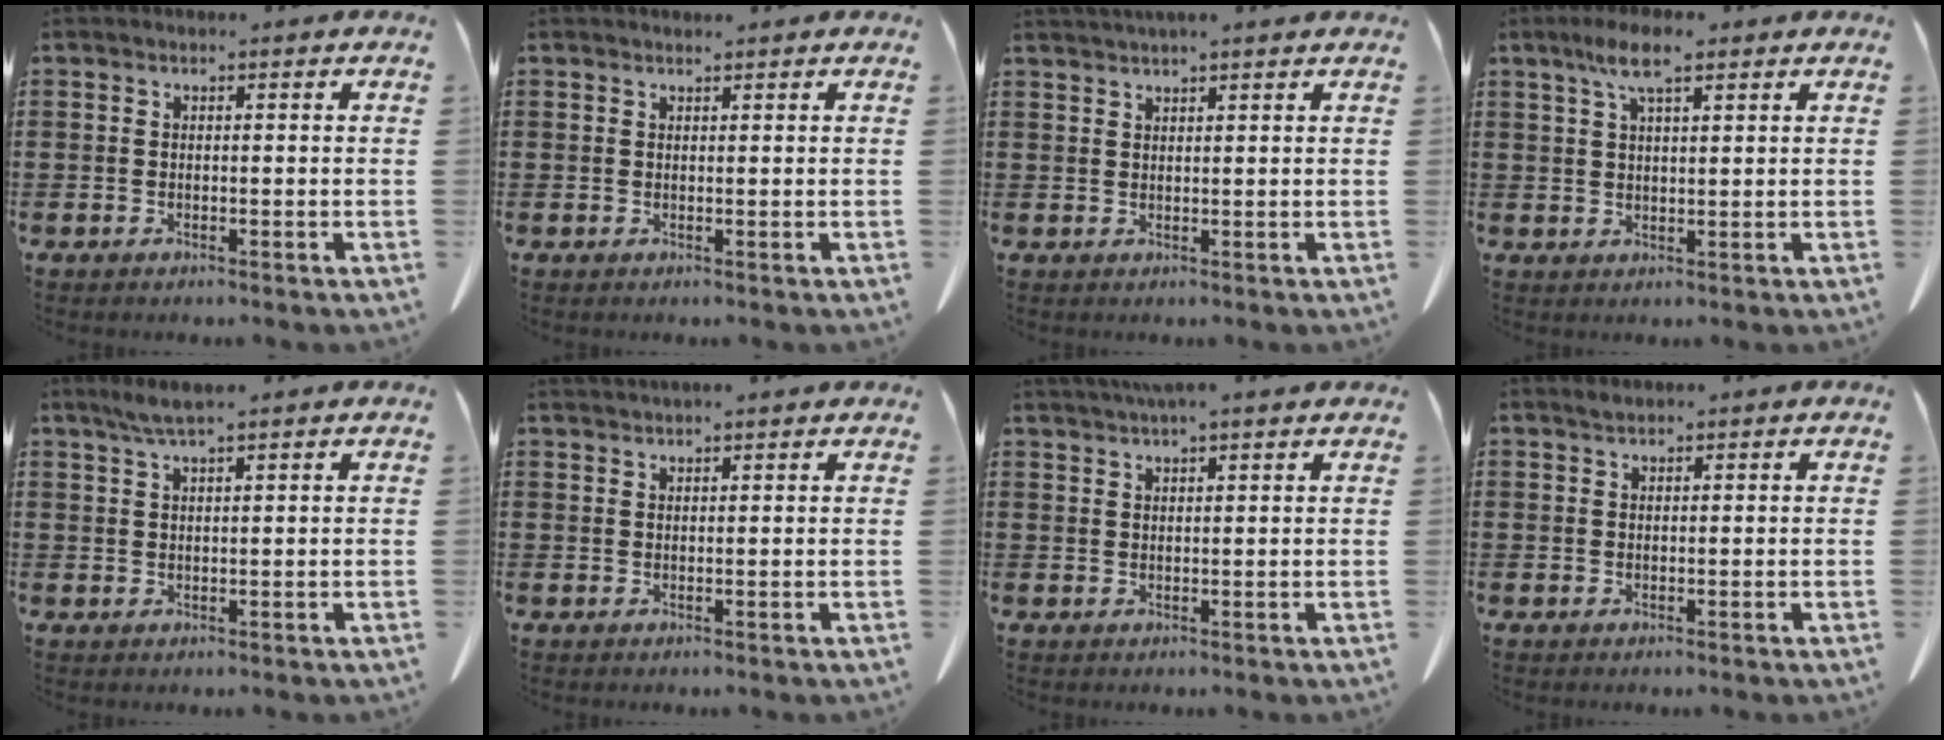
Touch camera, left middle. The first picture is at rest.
{"total": 0.5, "force": [0.5, 0.0, 0.1], "torque": [-0.005, -0.001, 0.011]}
{"total": 1.7, "force": [1.6, 0.0, 0.6], "torque": [-0.015, 0.000, 0.031]}
{"total": 5.6, "force": [3.3, 1.4, 4.3], "torque": [-0.092, 0.008, 0.056]}
{"total": 2.9, "force": [2.1, 0.2, 2.0], "torque": [-0.043, 0.003, 0.037]}
{"total": 1.5, "force": [1.5, -0.1, 0.3], "torque": [-0.008, -0.001, 0.028]}
{"total": 2.6, "force": [2.3, 0.0, 1.2], "torque": [-0.028, 0.000, 0.043]}
{"total": 0.9, "force": [0.8, 0.2, 0.2], "torque": [-0.006, 0.001, 0.016]}